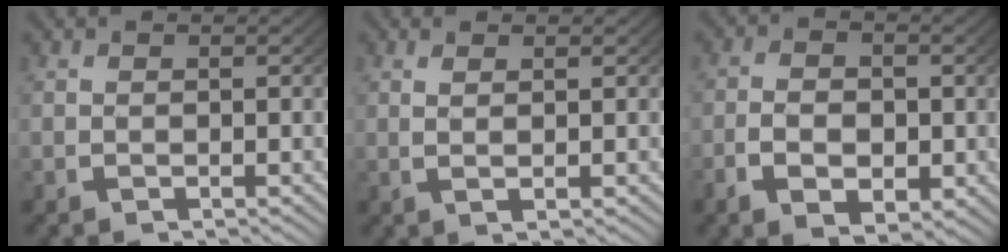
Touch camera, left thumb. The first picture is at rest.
{"total": 1.5, "force": [0.6, -0.1, 1.4], "torque": [-0.031, -0.004, 0.018]}
{"total": 4.8, "force": [-1.0, 3.3, 3.3], "torque": [-0.060, -0.014, -0.014]}